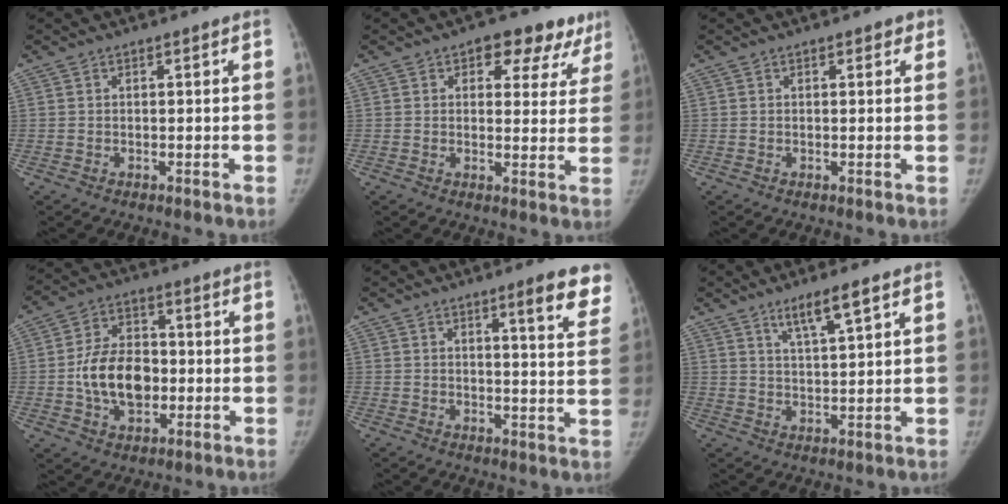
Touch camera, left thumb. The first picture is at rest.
{"total": 10.2, "force": [6.1, 6.2, 5.4], "torque": [-0.003, -0.018, 0.066]}
{"total": 1.5, "force": [0.9, 0.8, 0.9], "torque": [0.002, -0.001, 0.007]}
{"total": 12.5, "force": [-1.7, 8.7, 8.8], "torque": [-0.125, 0.019, -0.029]}
{"total": 8.7, "force": [5.8, 1.4, 6.3], "torque": [-0.055, -0.031, 0.067]}
{"total": 5.7, "force": [3.6, 0.5, 4.4], "torque": [-0.079, -0.023, 0.070]}